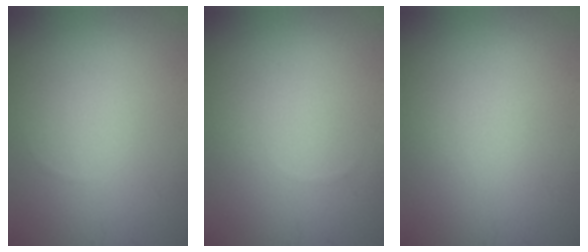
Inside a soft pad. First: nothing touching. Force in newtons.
{"total": 0.0}
{"total": 0.0}